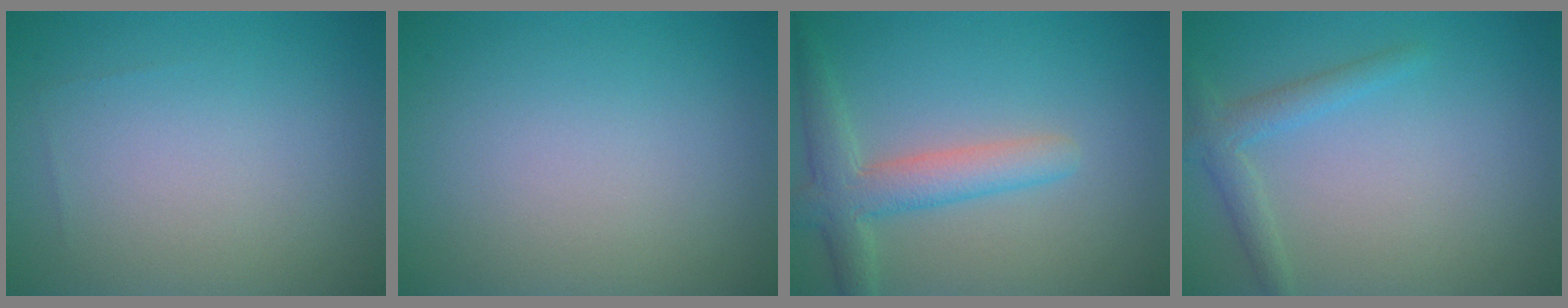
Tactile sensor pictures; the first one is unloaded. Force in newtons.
{"total": 0.0}
{"total": 4.0, "press": 4.0, "slide": 0.1}
{"total": 2.1, "press": 2.1, "slide": 0.1}